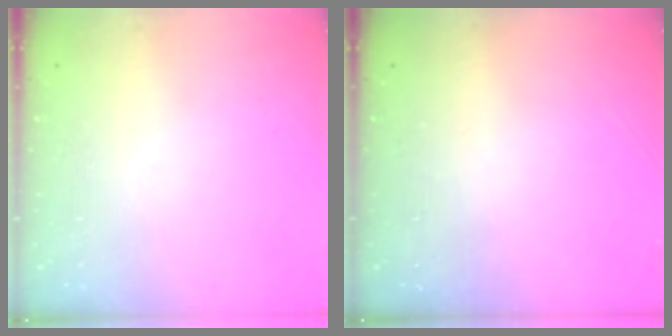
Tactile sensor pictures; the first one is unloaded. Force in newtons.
{"total": 0.0}